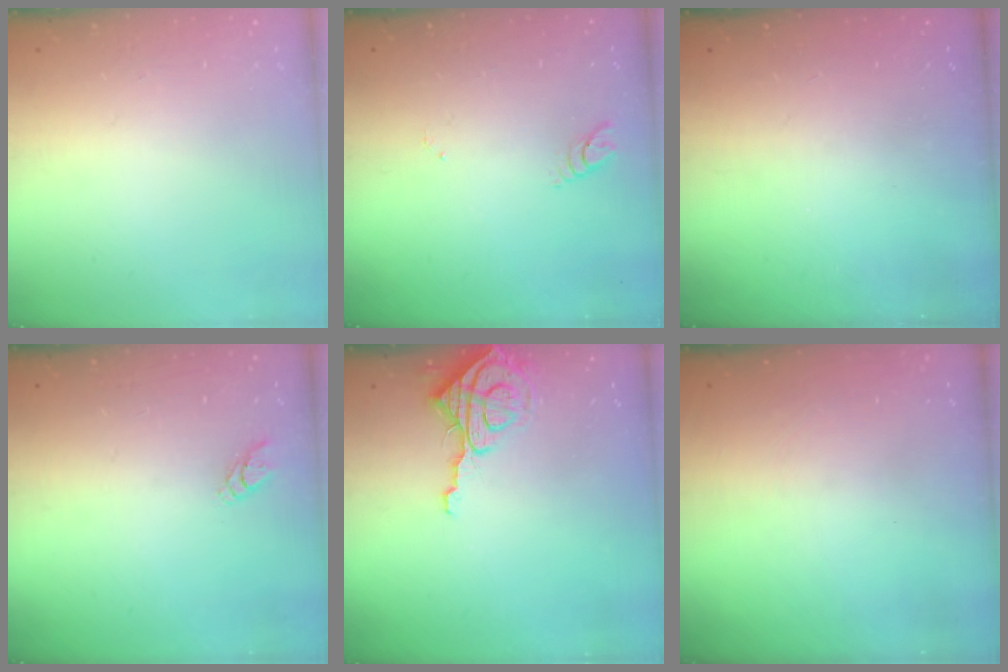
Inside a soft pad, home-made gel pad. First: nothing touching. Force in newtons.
{"total": 2.9, "press": 2.8, "slide": 0.3}
{"total": 0.0}
{"total": 2.8, "press": 2.8, "slide": 0.3}
{"total": 8.6, "press": 8.5, "slide": 0.7}
{"total": 0.7, "press": 0.4, "slide": 0.5}